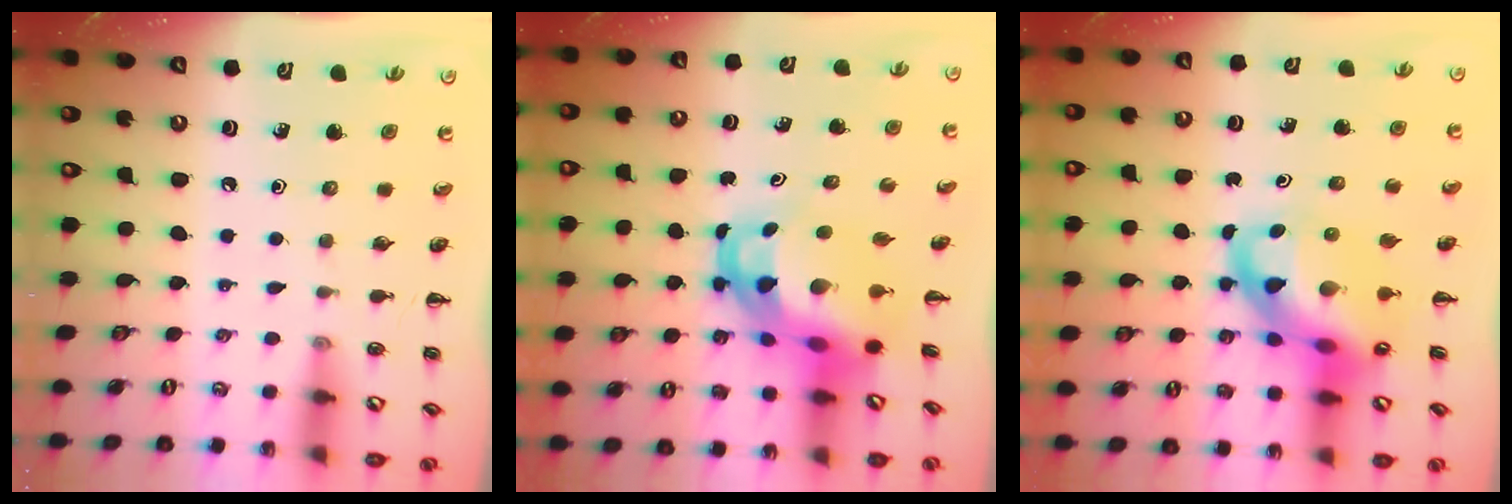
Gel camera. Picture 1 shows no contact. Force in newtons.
{"total": 8.7, "press": 8.4, "slide": 2.4}
{"total": 14.9, "press": 14.3, "slide": 4.1}